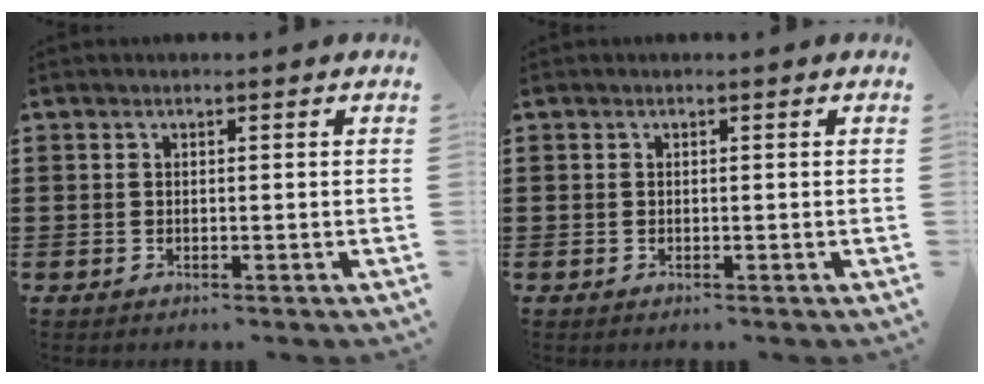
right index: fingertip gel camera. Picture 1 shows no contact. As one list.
[{"total": 0.0}]